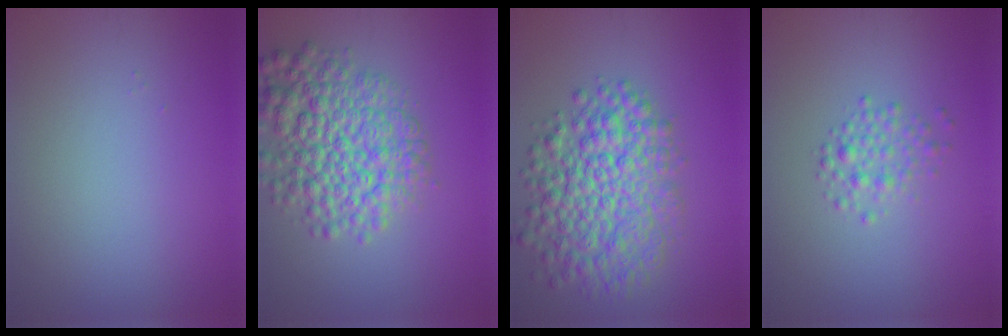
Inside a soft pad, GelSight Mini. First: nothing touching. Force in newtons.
{"total": 7.7, "press": 7.7, "slide": 0.2}
{"total": 8.3, "press": 8.3, "slide": 0.2}
{"total": 2.0, "press": 2.0, "slide": 0.0}